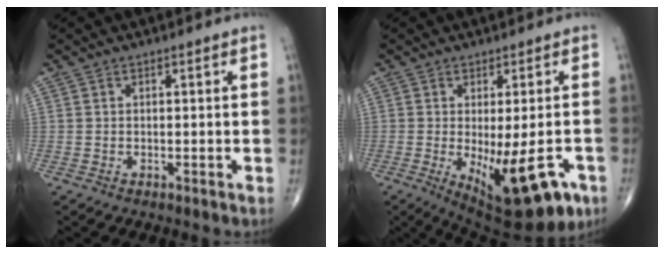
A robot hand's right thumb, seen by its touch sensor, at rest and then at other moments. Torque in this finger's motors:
{"motor_torque": [0.05, 0.98, 0.23, -0.24, 0.08]}